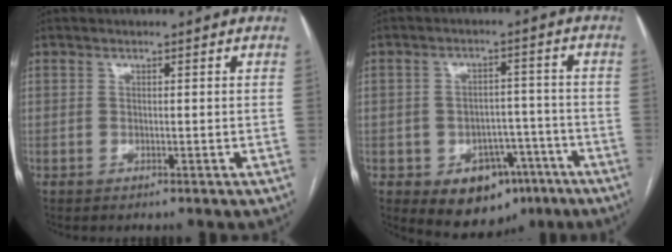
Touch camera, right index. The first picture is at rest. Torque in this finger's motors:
{"motor_torque": [-0.07, 0.00, 0.06, -0.02]}